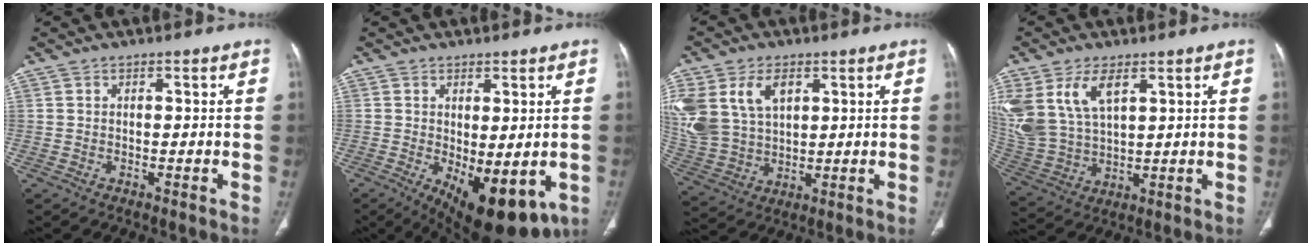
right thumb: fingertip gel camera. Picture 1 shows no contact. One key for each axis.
{"total": 13.5, "fx": -4.5, "fy": 6.0, "fz": 11.2, "tx": -0.149, "ty": -0.015, "tz": -0.046}
{"total": 17.5, "fx": 6.2, "fy": 12.0, "fz": 11.2, "tx": -0.257, "ty": 0.000, "tz": 0.133}
{"total": 13.9, "fx": 6.2, "fy": 7.7, "fz": 9.8, "tx": -0.209, "ty": -0.014, "tz": 0.139}